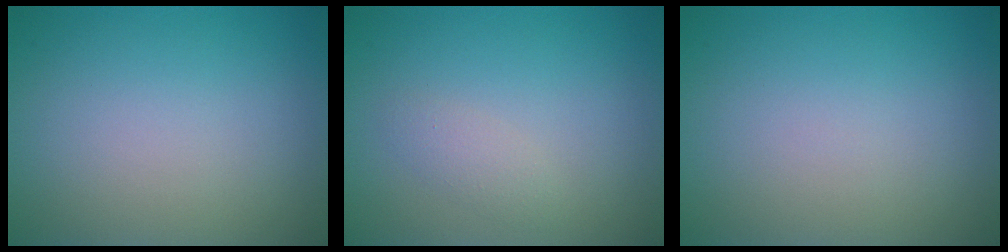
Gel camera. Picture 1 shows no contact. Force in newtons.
{"total": 1.3, "press": 1.3, "slide": 0.0}
{"total": 0.0}